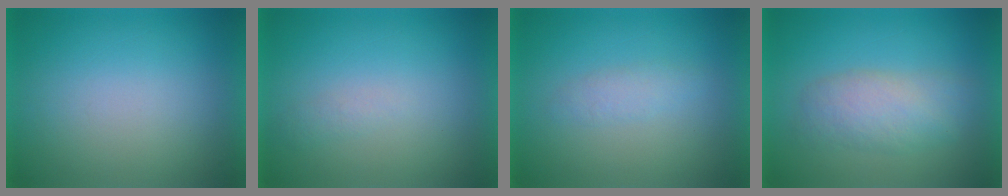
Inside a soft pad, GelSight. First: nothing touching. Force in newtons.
{"total": 1.2}
{"total": 1.9}
{"total": 4.2}